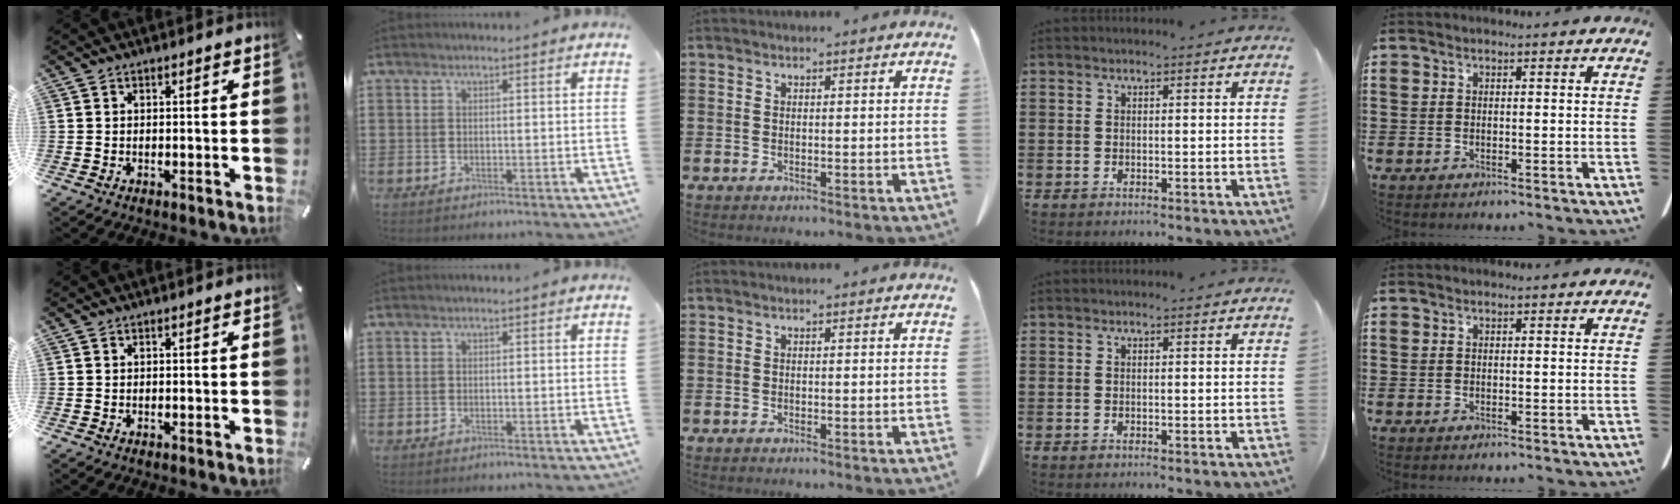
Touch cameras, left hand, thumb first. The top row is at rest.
{}